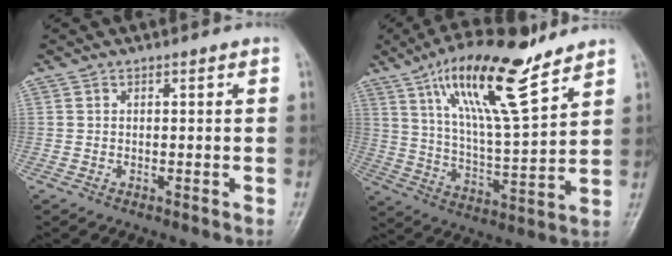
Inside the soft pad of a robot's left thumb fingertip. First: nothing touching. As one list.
[{"total": 18.7, "force": [11.6, 4.7, 13.8], "torque": [-0.223, -0.052, 0.211]}]